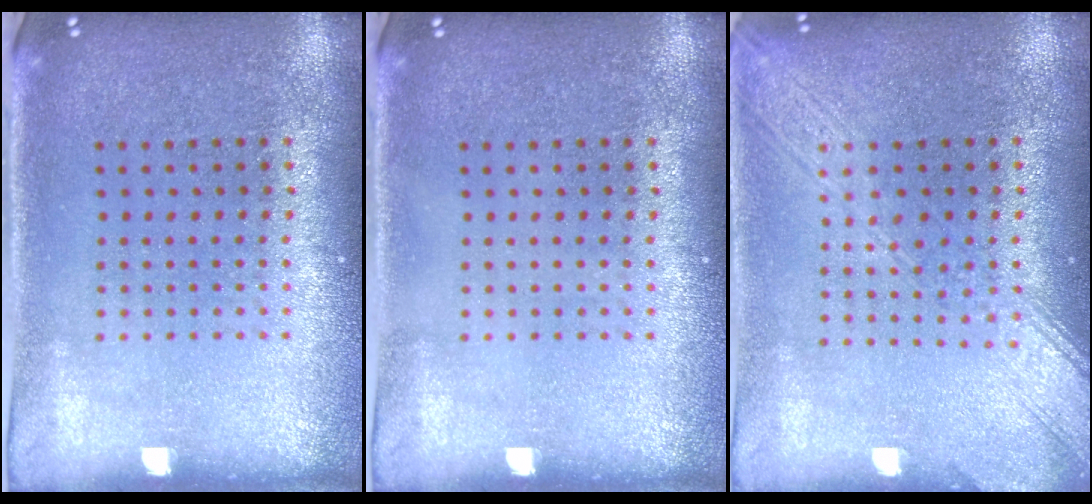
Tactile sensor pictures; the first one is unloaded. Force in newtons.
{"total": 0.0}
{"total": 3.2, "press": 3.2, "slide": 0.5}